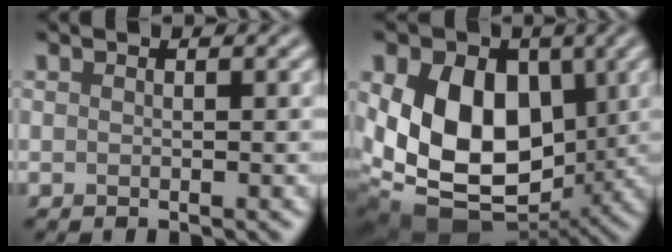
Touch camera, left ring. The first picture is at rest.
{"total": 13.6, "force": [0.9, 9.4, 9.7], "torque": [-0.161, -0.017, 0.013]}